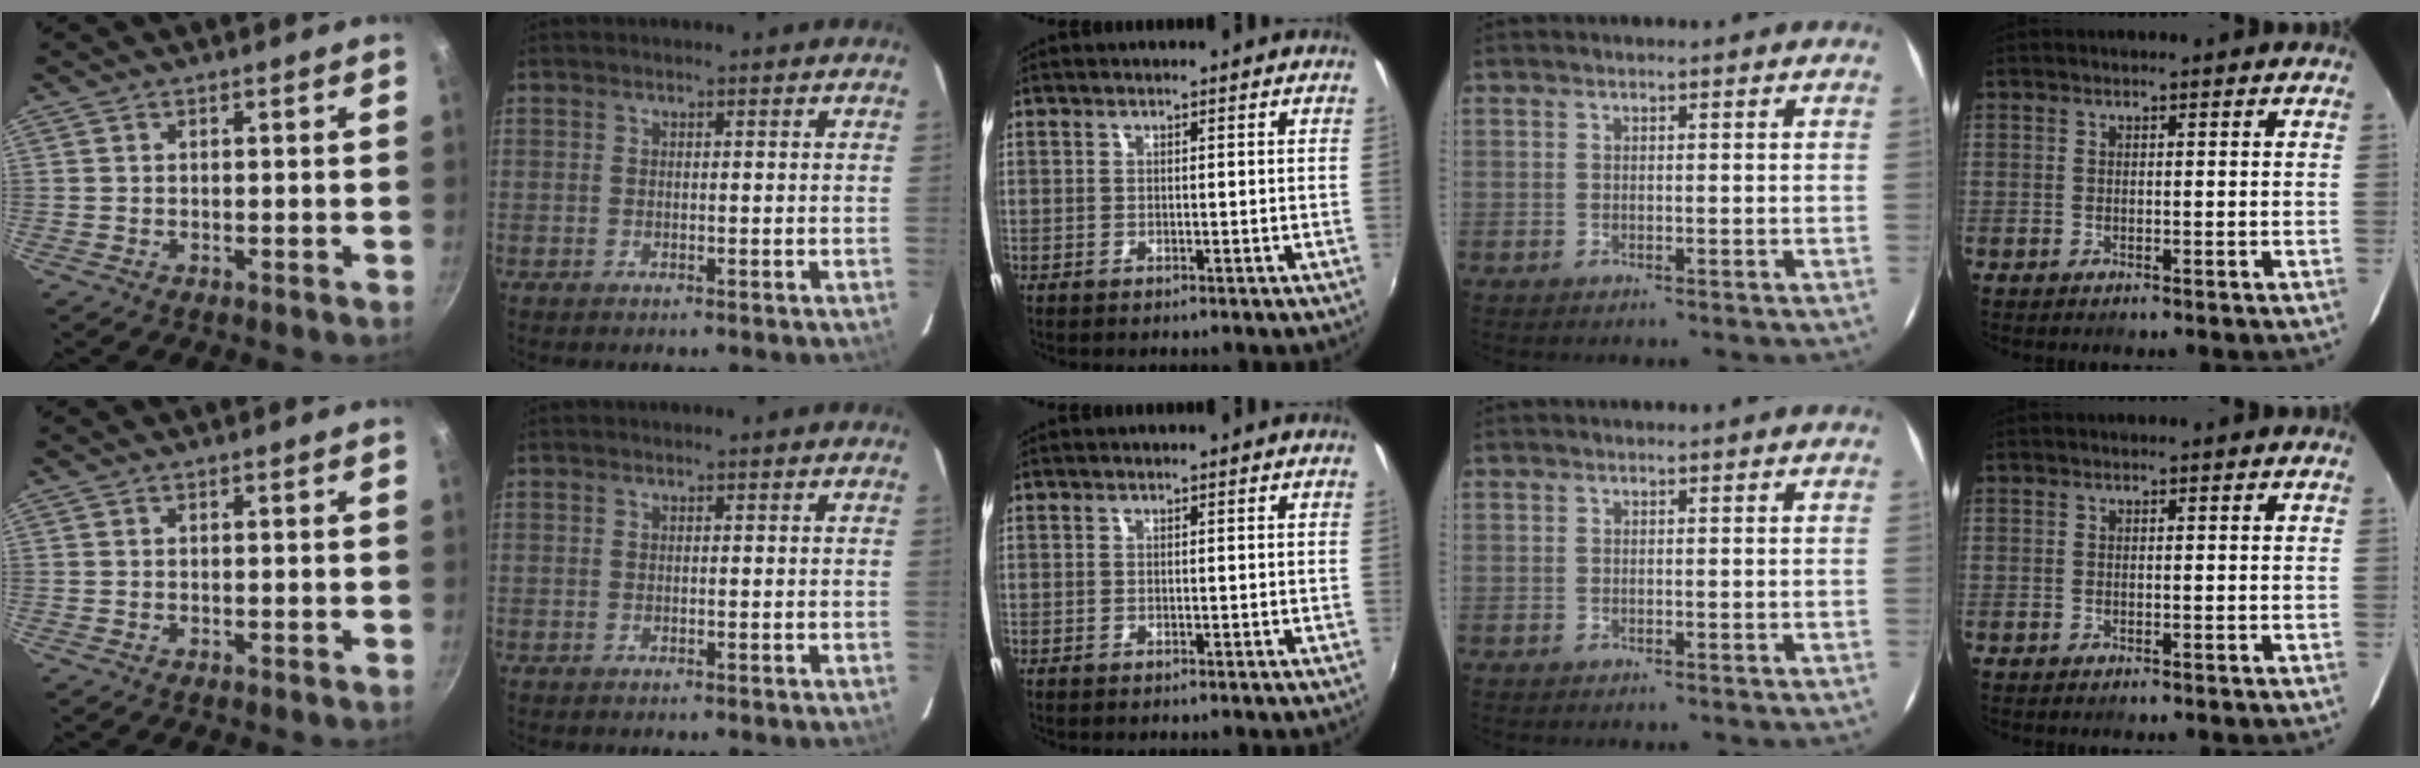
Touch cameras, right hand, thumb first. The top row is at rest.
{}